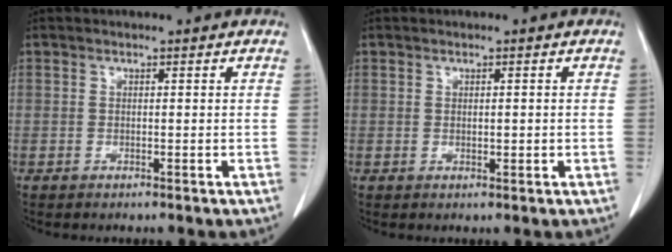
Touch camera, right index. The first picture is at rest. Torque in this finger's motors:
{"motor_torque": [-0.25, 0.32, 0.00, -0.01]}